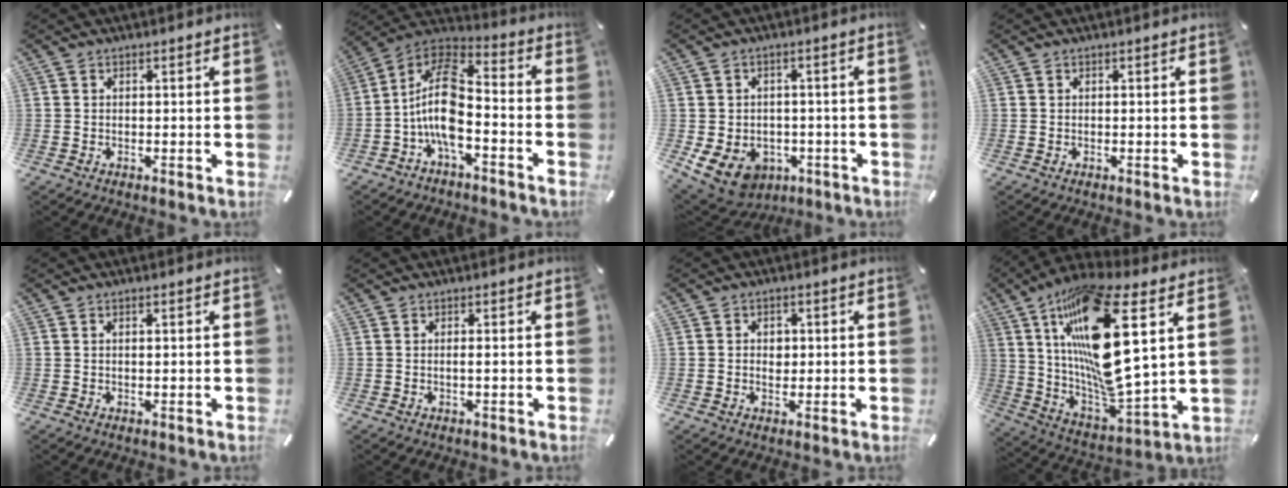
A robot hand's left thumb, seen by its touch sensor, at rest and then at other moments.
{"total": 12.8, "force": [-4.0, 6.2, 10.4], "torque": [-0.224, 0.006, -0.075]}
{"total": 8.9, "force": [-3.5, 7.1, 4.0], "torque": [-0.096, 0.007, -0.060]}
{"total": 0.0}
{"total": 0.8, "force": [0.2, 0.2, 0.7], "torque": [-0.013, 0.000, 0.003]}
{"total": 1.1, "force": [-0.1, 0.1, 1.1], "torque": [-0.021, -0.003, -0.001]}
{"total": 3.1, "force": [0.1, 2.5, 1.9], "torque": [-0.015, -0.005, -0.005]}
{"total": 23.4, "force": [9.3, 6.0, 20.7], "torque": [-0.422, -0.068, 0.147]}